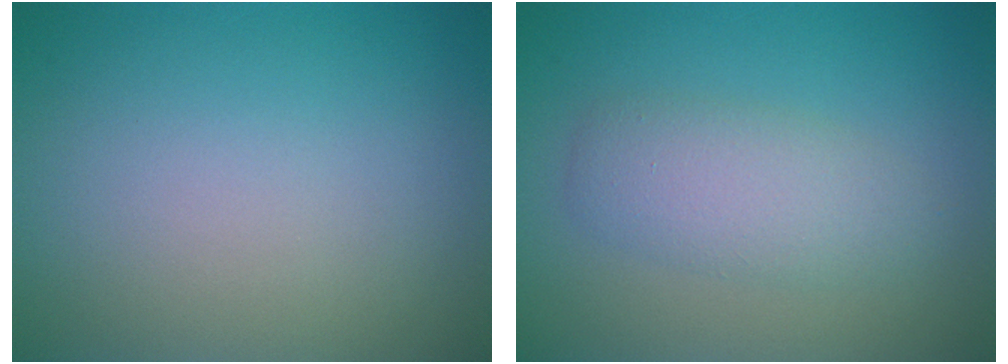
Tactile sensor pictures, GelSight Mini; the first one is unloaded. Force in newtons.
{"total": 3.4, "press": 3.4, "slide": 0.1}